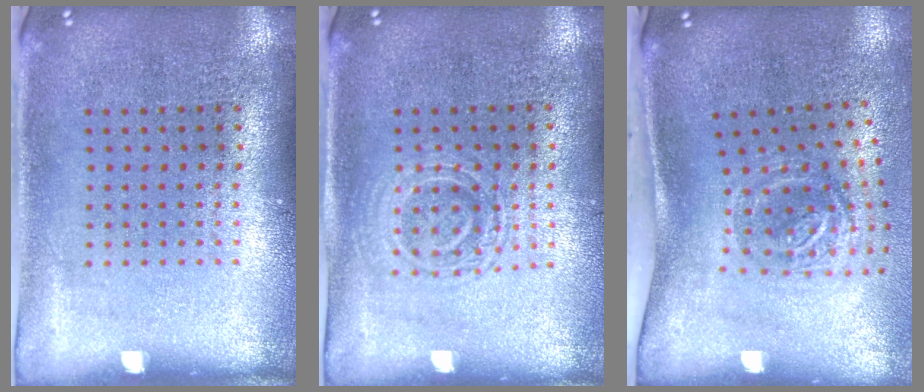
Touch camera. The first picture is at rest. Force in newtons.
{"total": 1.4, "press": 1.3, "slide": 0.4}
{"total": 1.9, "press": 1.2, "slide": 1.5}